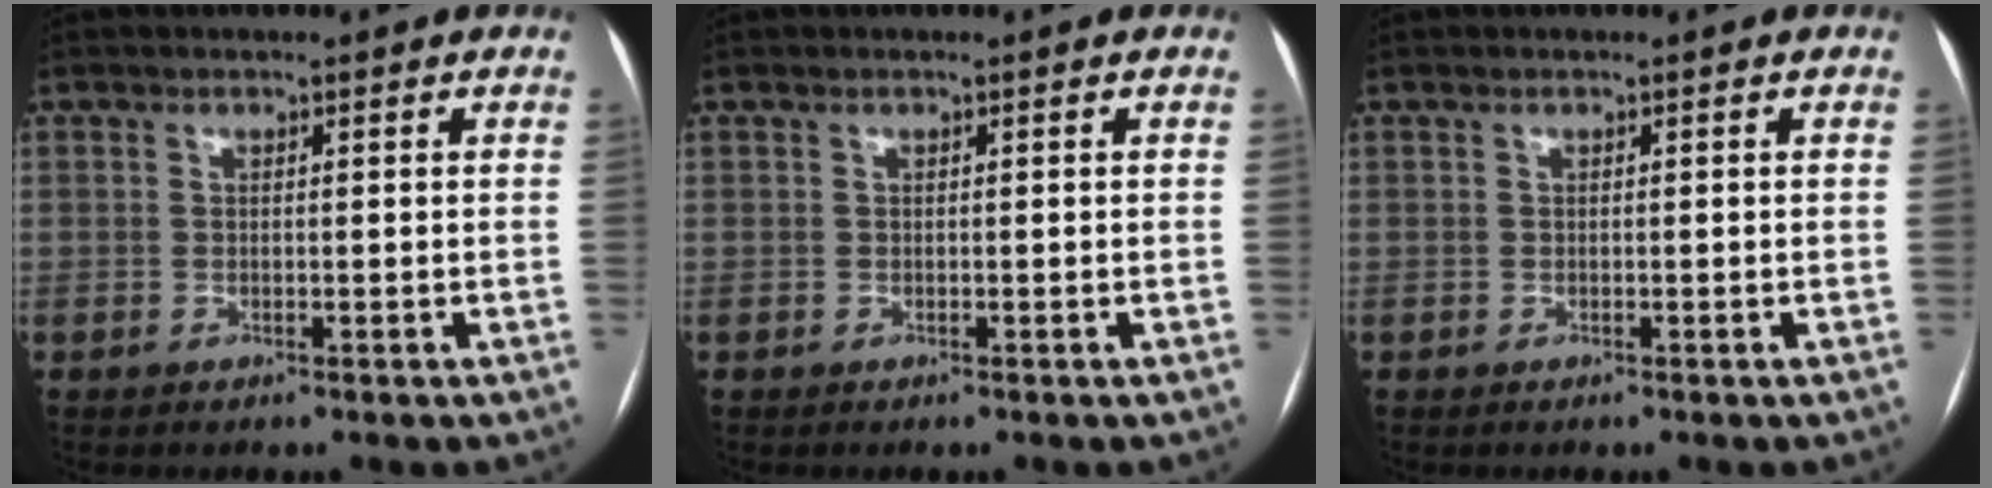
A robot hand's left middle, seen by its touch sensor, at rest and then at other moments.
{"total": 0.0}
{"total": 0.0}